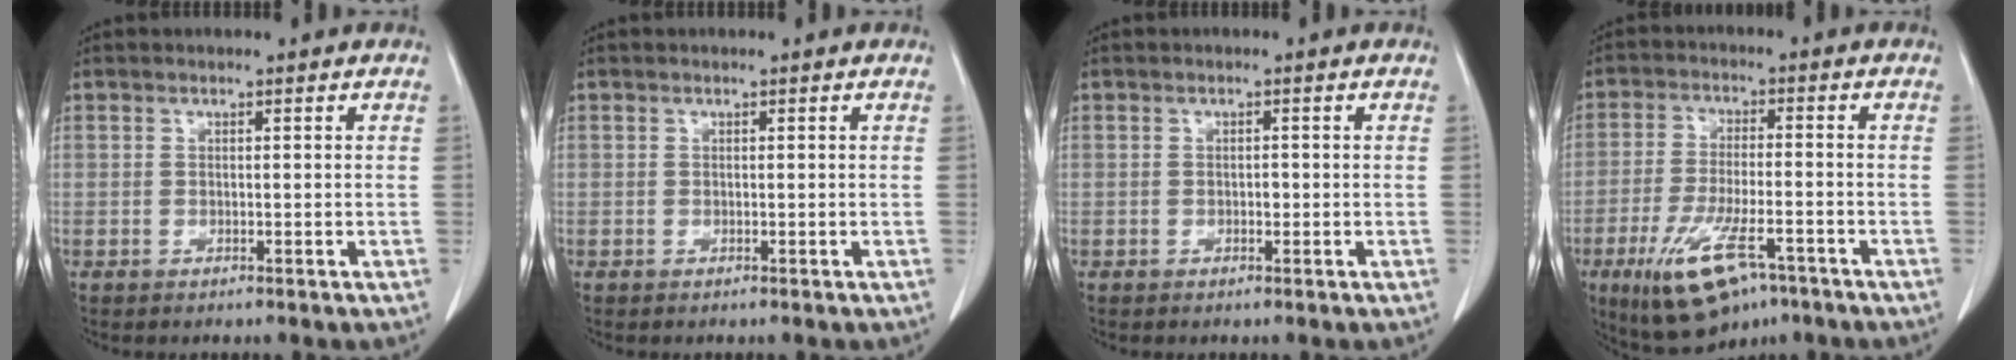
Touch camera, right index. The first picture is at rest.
{"total": 0.0}
{"total": 0.8, "force": [-0.2, 0.5, 0.6], "torque": [-0.010, 0.001, -0.002]}
{"total": 12.3, "force": [-6.9, 3.9, 9.4], "torque": [-0.179, -0.016, -0.108]}